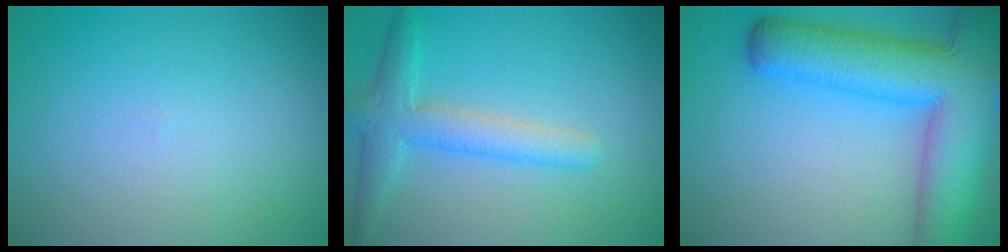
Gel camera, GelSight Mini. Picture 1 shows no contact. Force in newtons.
{"total": 3.9, "press": 3.9, "slide": 0.1}
{"total": 11.5, "press": 11.5, "slide": 0.6}